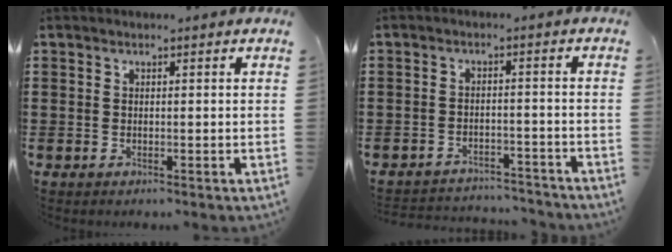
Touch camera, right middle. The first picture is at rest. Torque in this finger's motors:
{"motor_torque": [0.12, -0.08, -0.03, 0.02]}